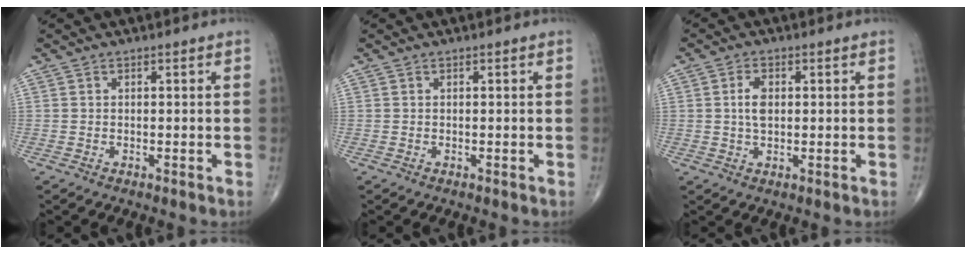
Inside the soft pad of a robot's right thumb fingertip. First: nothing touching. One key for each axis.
{"total": 0.0}
{"total": 3.9, "fx": 0.5, "fy": 2.2, "fz": 3.2, "tx": -0.060, "ty": 0.000, "tz": 0.008}